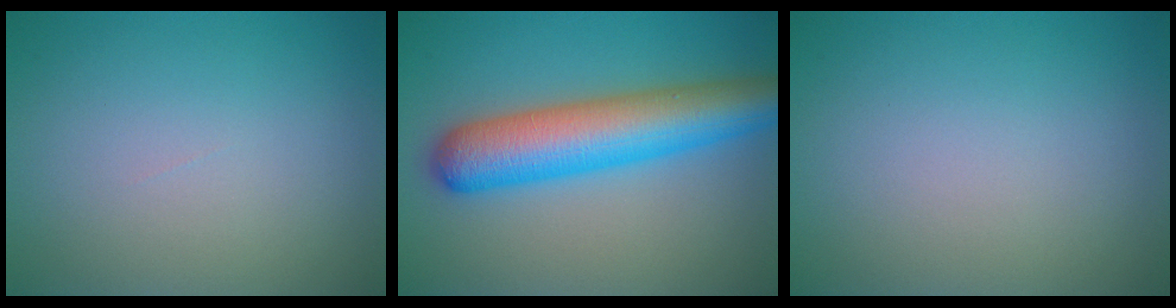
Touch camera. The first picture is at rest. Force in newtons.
{"total": 8.8, "press": 8.8, "slide": 0.2}
{"total": 0.0}